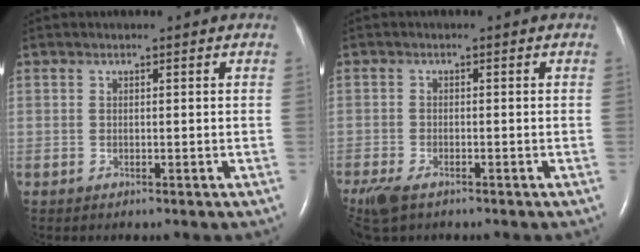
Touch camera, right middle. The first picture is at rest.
{"total": 6.8, "force": [-4.7, 2.8, 4.0], "torque": [-0.089, -0.016, -0.082]}